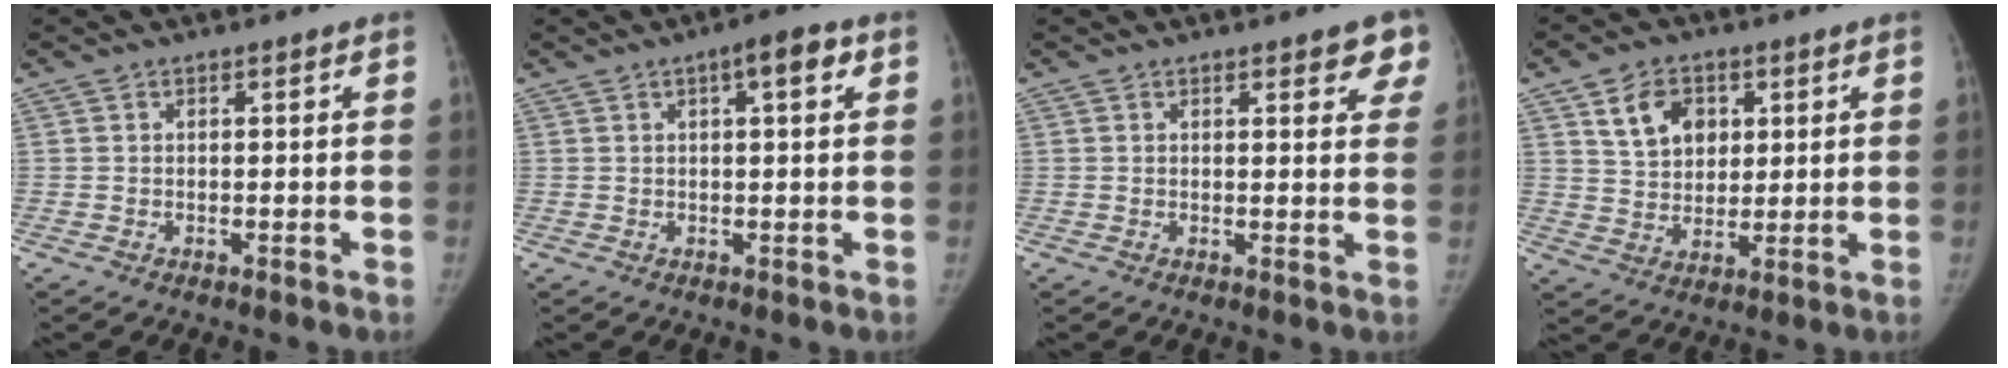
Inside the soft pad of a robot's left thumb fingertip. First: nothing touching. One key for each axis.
{"total": 4.7, "fx": 1.8, "fy": 1.4, "fz": 4.1, "tx": -0.050, "ty": 0.008, "tz": 0.021}
{"total": 5.4, "fx": 3.4, "fy": 2.1, "fz": 3.7, "tx": -0.009, "ty": -0.011, "tz": 0.034}
{"total": 9.1, "fx": 3.8, "fy": 6.8, "fz": 4.8, "tx": -0.049, "ty": -0.017, "tz": 0.072}